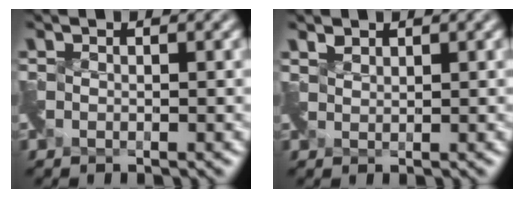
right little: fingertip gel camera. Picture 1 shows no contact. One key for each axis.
{"total": 1.1, "fx": 1.0, "fy": 0.0, "fz": -0.3, "tx": 0.000, "ty": 0.004, "tz": 0.027}